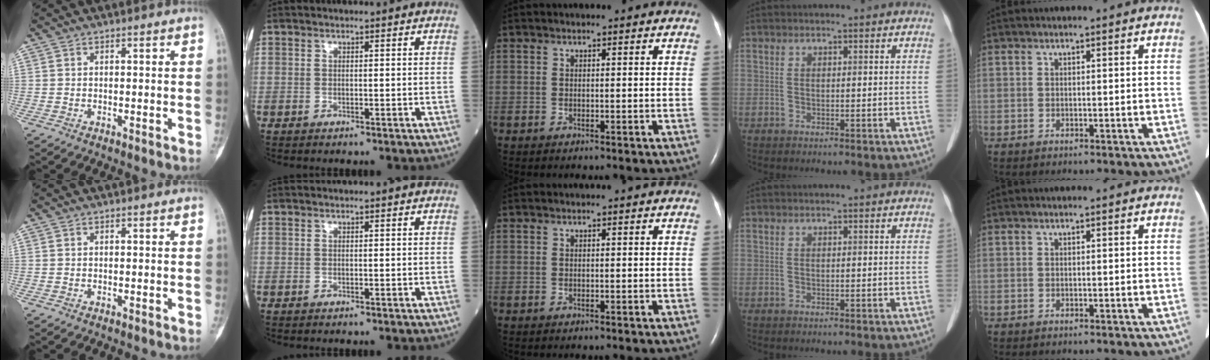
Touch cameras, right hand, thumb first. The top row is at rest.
{}